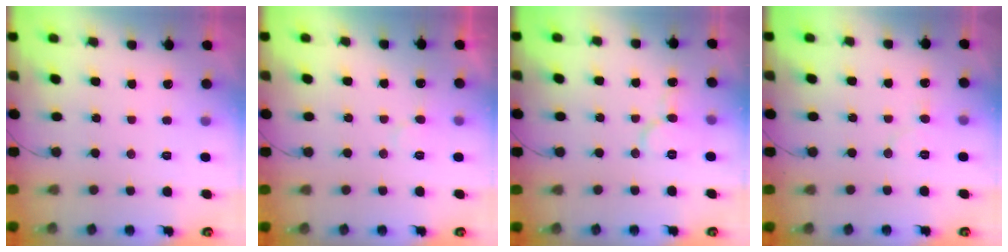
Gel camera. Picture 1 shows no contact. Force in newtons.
{"total": 6.0, "press": 6.0, "slide": 0.3}
{"total": 7.6, "press": 7.5, "slide": 0.8}
{"total": 5.8, "press": 5.8, "slide": 0.5}